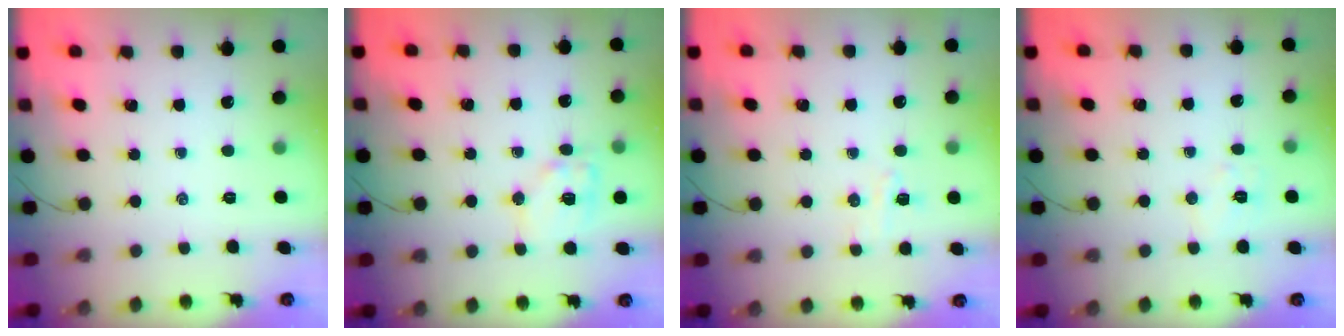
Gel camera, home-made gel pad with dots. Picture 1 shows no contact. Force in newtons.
{"total": 10.4, "press": 10.3, "slide": 1.6}
{"total": 4.3, "press": 4.1, "slide": 1.1}
{"total": 5.6, "press": 5.5, "slide": 0.9}